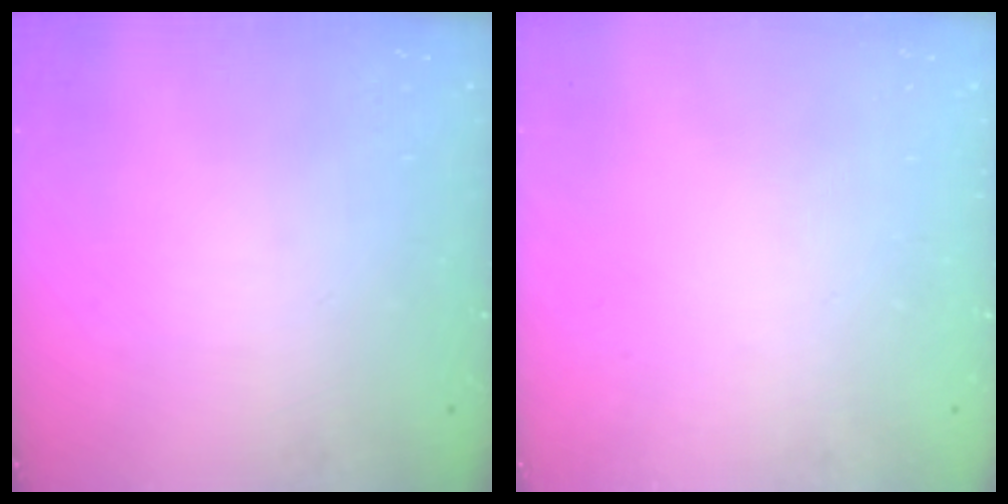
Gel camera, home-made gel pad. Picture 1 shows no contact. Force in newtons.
{"total": 0.0}